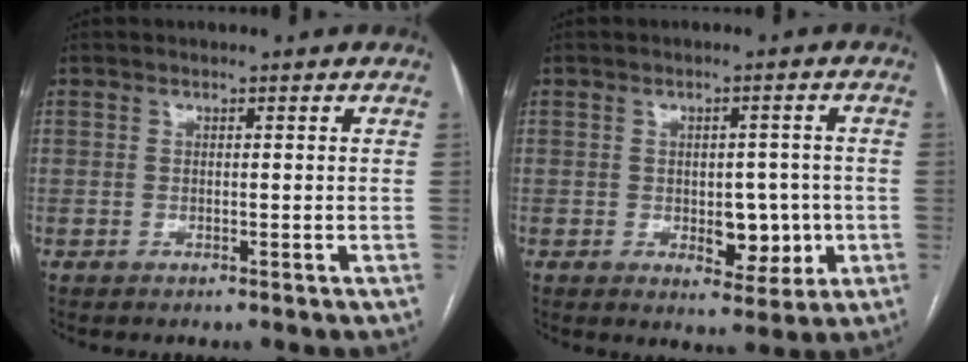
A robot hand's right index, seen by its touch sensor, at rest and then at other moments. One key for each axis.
{"total": 6.3, "fx": -1.1, "fy": 3.5, "fz": 5.1, "tx": -0.057, "ty": 0.006, "tz": -0.006}